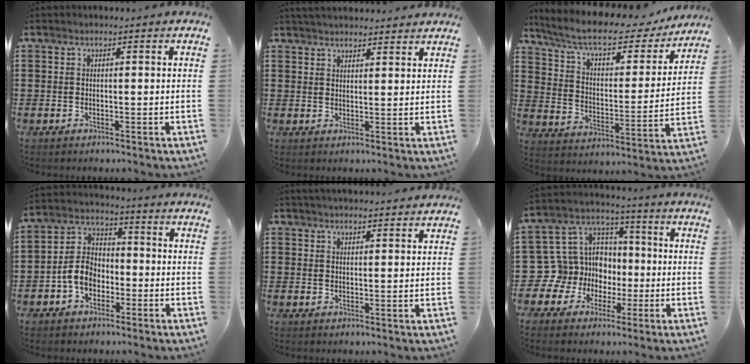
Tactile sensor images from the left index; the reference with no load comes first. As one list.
[{"total": 2.7, "force": [2.7, 0.0, 0.2], "torque": [-0.010, -0.002, 0.052]}, {"total": 9.0, "force": [7.0, 2.2, 5.1], "torque": [-0.125, -0.031, 0.118]}, {"total": 6.1, "force": [-2.5, 4.3, 3.6], "torque": [-0.095, 0.007, -0.055]}, {"total": 2.5, "force": [2.5, -0.1, 0.1], "torque": [-0.008, -0.005, 0.048]}, {"total": 11.1, "force": [-1.1, 10.7, 2.8], "torque": [-0.122, 0.000, -0.014]}]